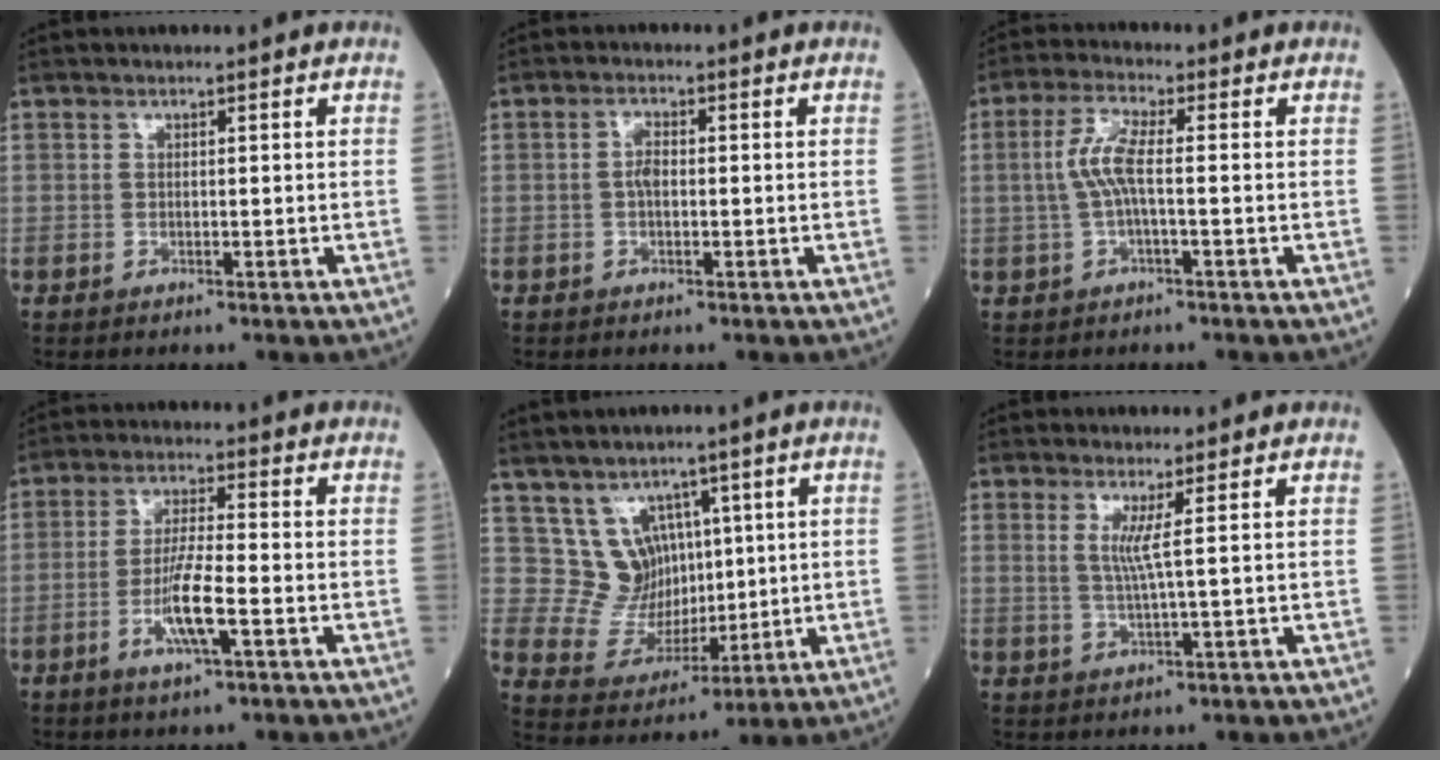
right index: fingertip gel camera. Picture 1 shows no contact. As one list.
[{"total": 2.2, "force": [-0.1, 0.9, 2.0], "torque": [-0.040, 0.005, -0.002]}, {"total": 5.2, "force": [-0.1, 0.7, 5.1], "torque": [-0.115, 0.011, -0.006]}, {"total": 7.4, "force": [-2.5, 0.6, 6.9], "torque": [-0.134, -0.006, -0.049]}, {"total": 7.4, "force": [3.5, 6.3, 1.9], "torque": [-0.036, 0.024, 0.081]}, {"total": 2.9, "force": [0.9, -0.7, 2.7], "torque": [-0.056, -0.007, 0.018]}]